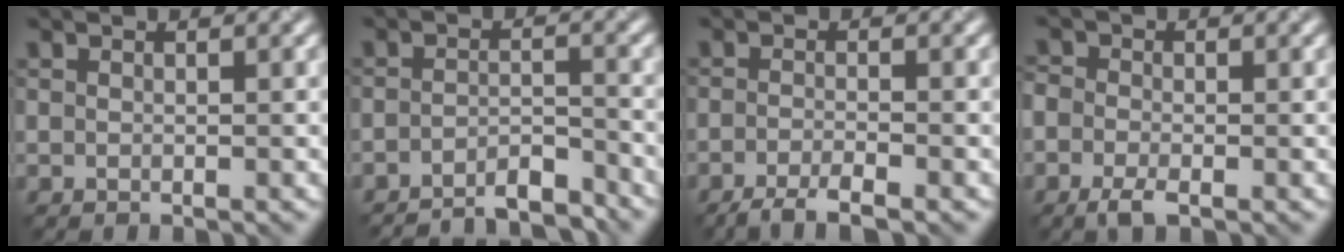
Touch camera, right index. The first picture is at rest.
{"total": 4.9, "force": [-4.5, 0.8, 1.9], "torque": [-0.027, -0.002, -0.073]}
{"total": 3.2, "force": [-2.3, 0.6, 2.2], "torque": [-0.040, -0.003, -0.049]}
{"total": 2.6, "force": [-1.4, 1.5, 1.6], "torque": [-0.036, -0.003, -0.036]}